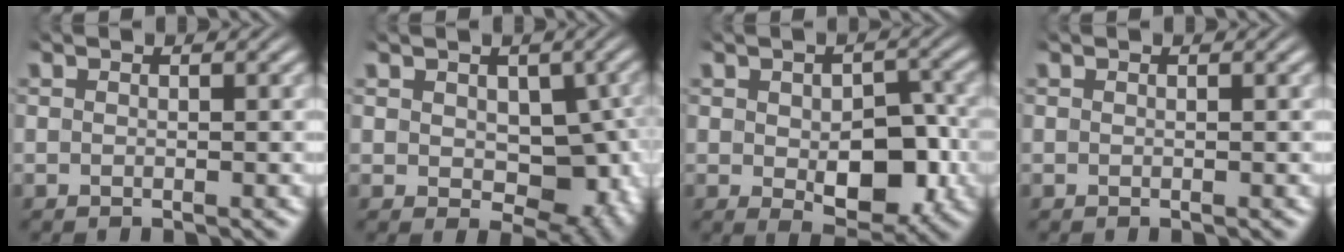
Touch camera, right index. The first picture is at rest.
{"total": 4.2, "force": [-0.2, 2.7, 3.1], "torque": [-0.051, -0.036, 0.017]}
{"total": 6.1, "force": [-1.0, 3.5, 4.9], "torque": [-0.070, -0.029, -0.002]}
{"total": 0.0}